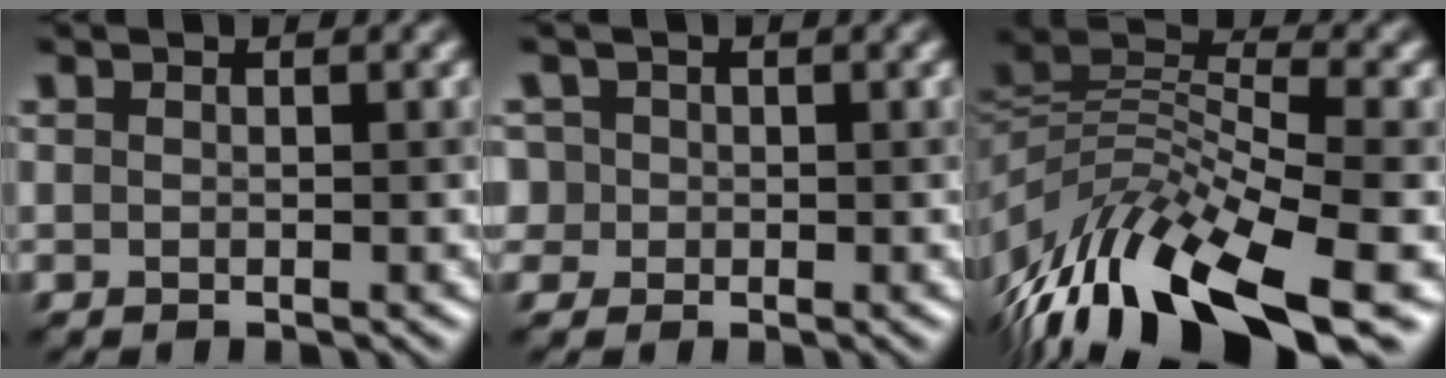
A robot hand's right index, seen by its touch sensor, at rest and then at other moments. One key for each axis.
{"total": 3.4, "fx": 1.0, "fy": 3.1, "fz": 1.2, "tx": -0.019, "ty": 0.023, "tz": 0.004}
{"total": 12.0, "fx": -5.6, "fy": 4.6, "fz": 9.5, "tx": -0.177, "ty": 0.005, "tz": -0.098}